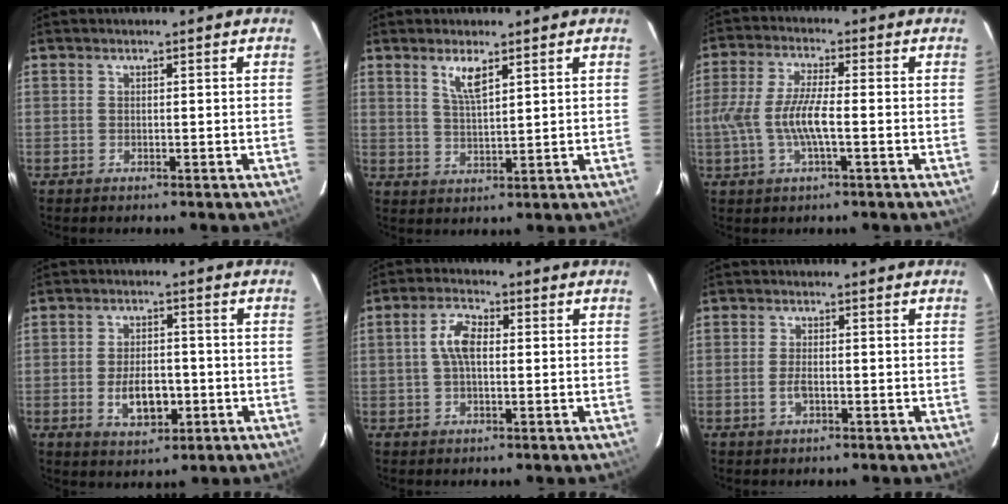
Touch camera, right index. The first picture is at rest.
{"total": 4.5, "force": [2.7, 1.1, 3.4], "torque": [-0.065, -0.002, 0.053]}
{"total": 8.9, "force": [-1.8, 1.9, 8.5], "torque": [-0.176, -0.002, -0.035]}
{"total": 7.6, "force": [-2.0, 4.1, 6.1], "torque": [-0.117, -0.001, -0.025]}
{"total": 5.3, "force": [0.4, 2.6, 4.6], "torque": [-0.091, 0.014, 0.008]}
{"total": 2.4, "force": [-0.8, 1.0, 2.0], "torque": [-0.041, -0.001, -0.014]}